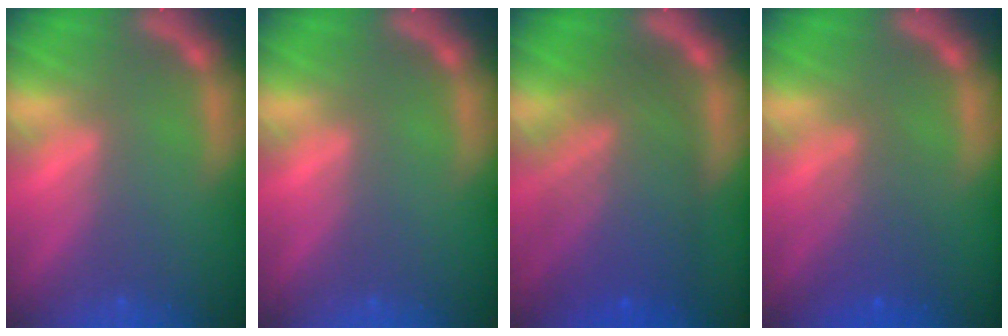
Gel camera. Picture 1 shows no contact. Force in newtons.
{"total": 0.0}
{"total": 9.5}
{"total": 3.6}